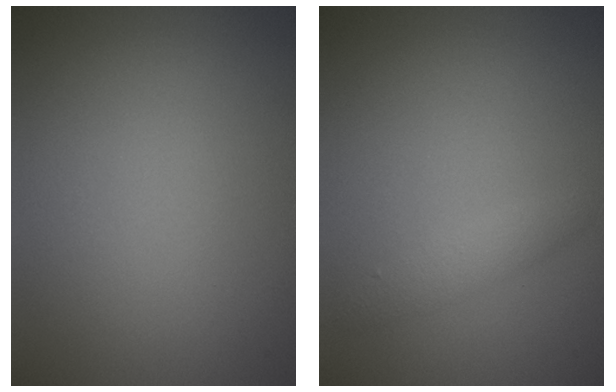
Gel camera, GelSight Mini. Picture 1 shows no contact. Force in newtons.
{"total": 1.4, "press": 1.4, "slide": 0.0}